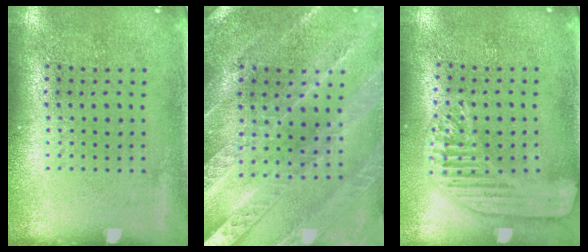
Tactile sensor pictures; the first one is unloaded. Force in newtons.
{"total": 2.4, "press": 2.4, "slide": 0.4}
{"total": 1.7, "press": 1.6, "slide": 0.5}